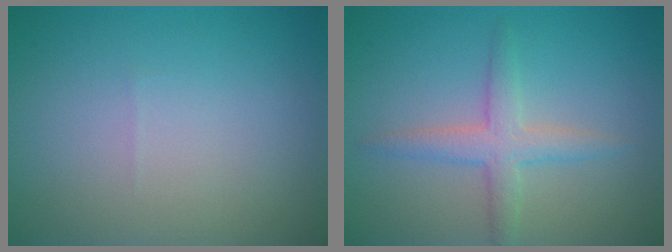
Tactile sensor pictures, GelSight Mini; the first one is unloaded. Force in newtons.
{"total": 2.9, "press": 2.9, "slide": 0.1}